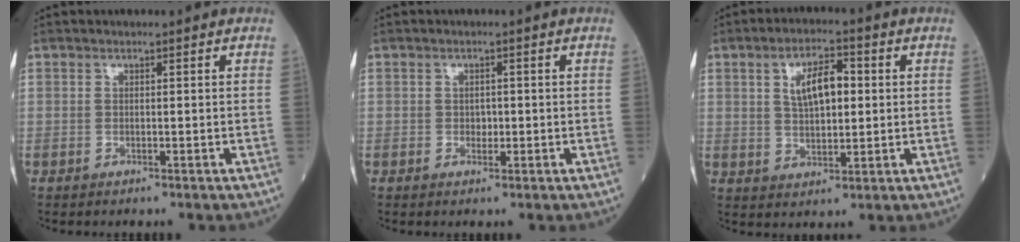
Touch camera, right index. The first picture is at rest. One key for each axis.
{"total": 1.3, "fx": -0.2, "fy": 0.9, "fz": 0.8, "tx": -0.009, "ty": 0.002, "tz": -0.001}
{"total": 7.0, "fx": 1.6, "fy": 2.9, "fz": 6.1, "tx": -0.110, "ty": 0.010, "tz": 0.028}